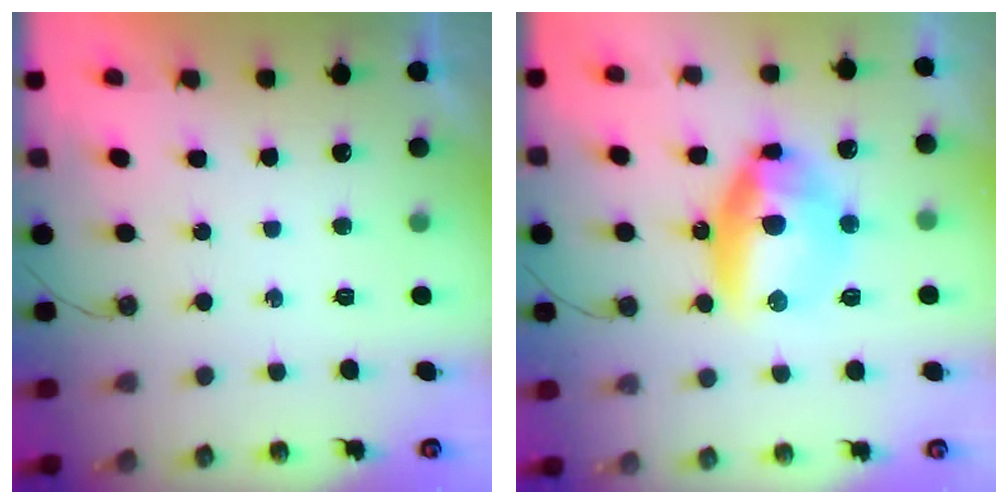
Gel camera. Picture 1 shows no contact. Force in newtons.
{"total": 13.3, "press": 13.3, "slide": 1.5}